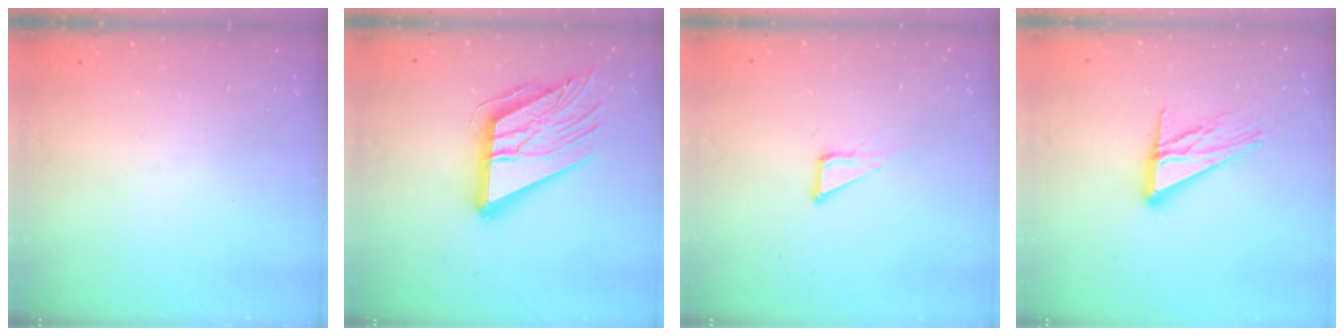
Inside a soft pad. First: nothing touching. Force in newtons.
{"total": 18.9, "press": 18.8, "slide": 2.2}
{"total": 4.7, "press": 4.7, "slide": 0.2}
{"total": 12.7, "press": 12.6, "slide": 1.1}